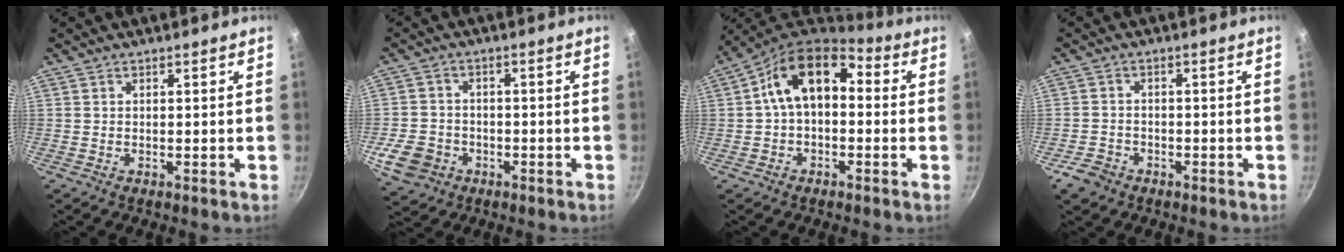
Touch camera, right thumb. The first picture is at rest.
{"total": 8.0, "force": [-3.0, 6.6, 3.4], "torque": [-0.057, 0.020, -0.050]}
{"total": 12.9, "force": [1.0, 8.4, 9.8], "torque": [-0.143, 0.041, -0.003]}
{"total": 4.3, "force": [-2.5, 3.2, 1.4], "torque": [-0.023, 0.029, -0.041]}